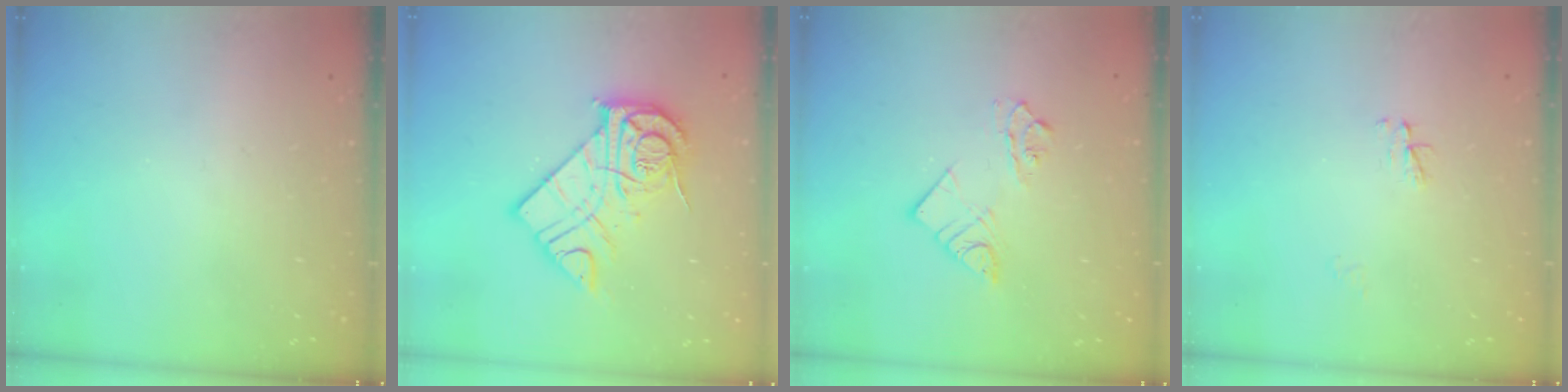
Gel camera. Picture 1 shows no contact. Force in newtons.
{"total": 15.8, "press": 15.7, "slide": 1.3}
{"total": 7.1, "press": 7.1, "slide": 0.2}
{"total": 3.0, "press": 3.0, "slide": 0.4}